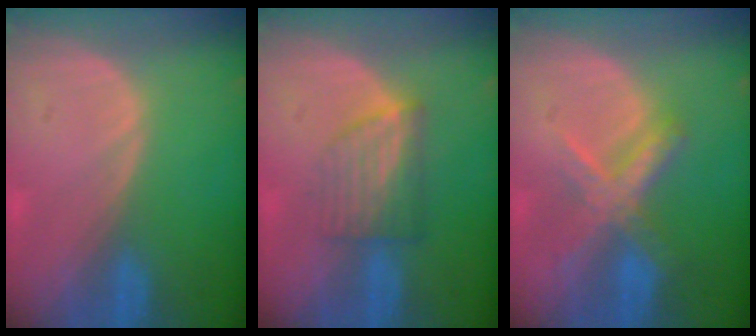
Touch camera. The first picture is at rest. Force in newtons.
{"total": 6.1, "press": 5.5, "slide": 2.8}
{"total": 7.2, "press": 6.1, "slide": 3.9}